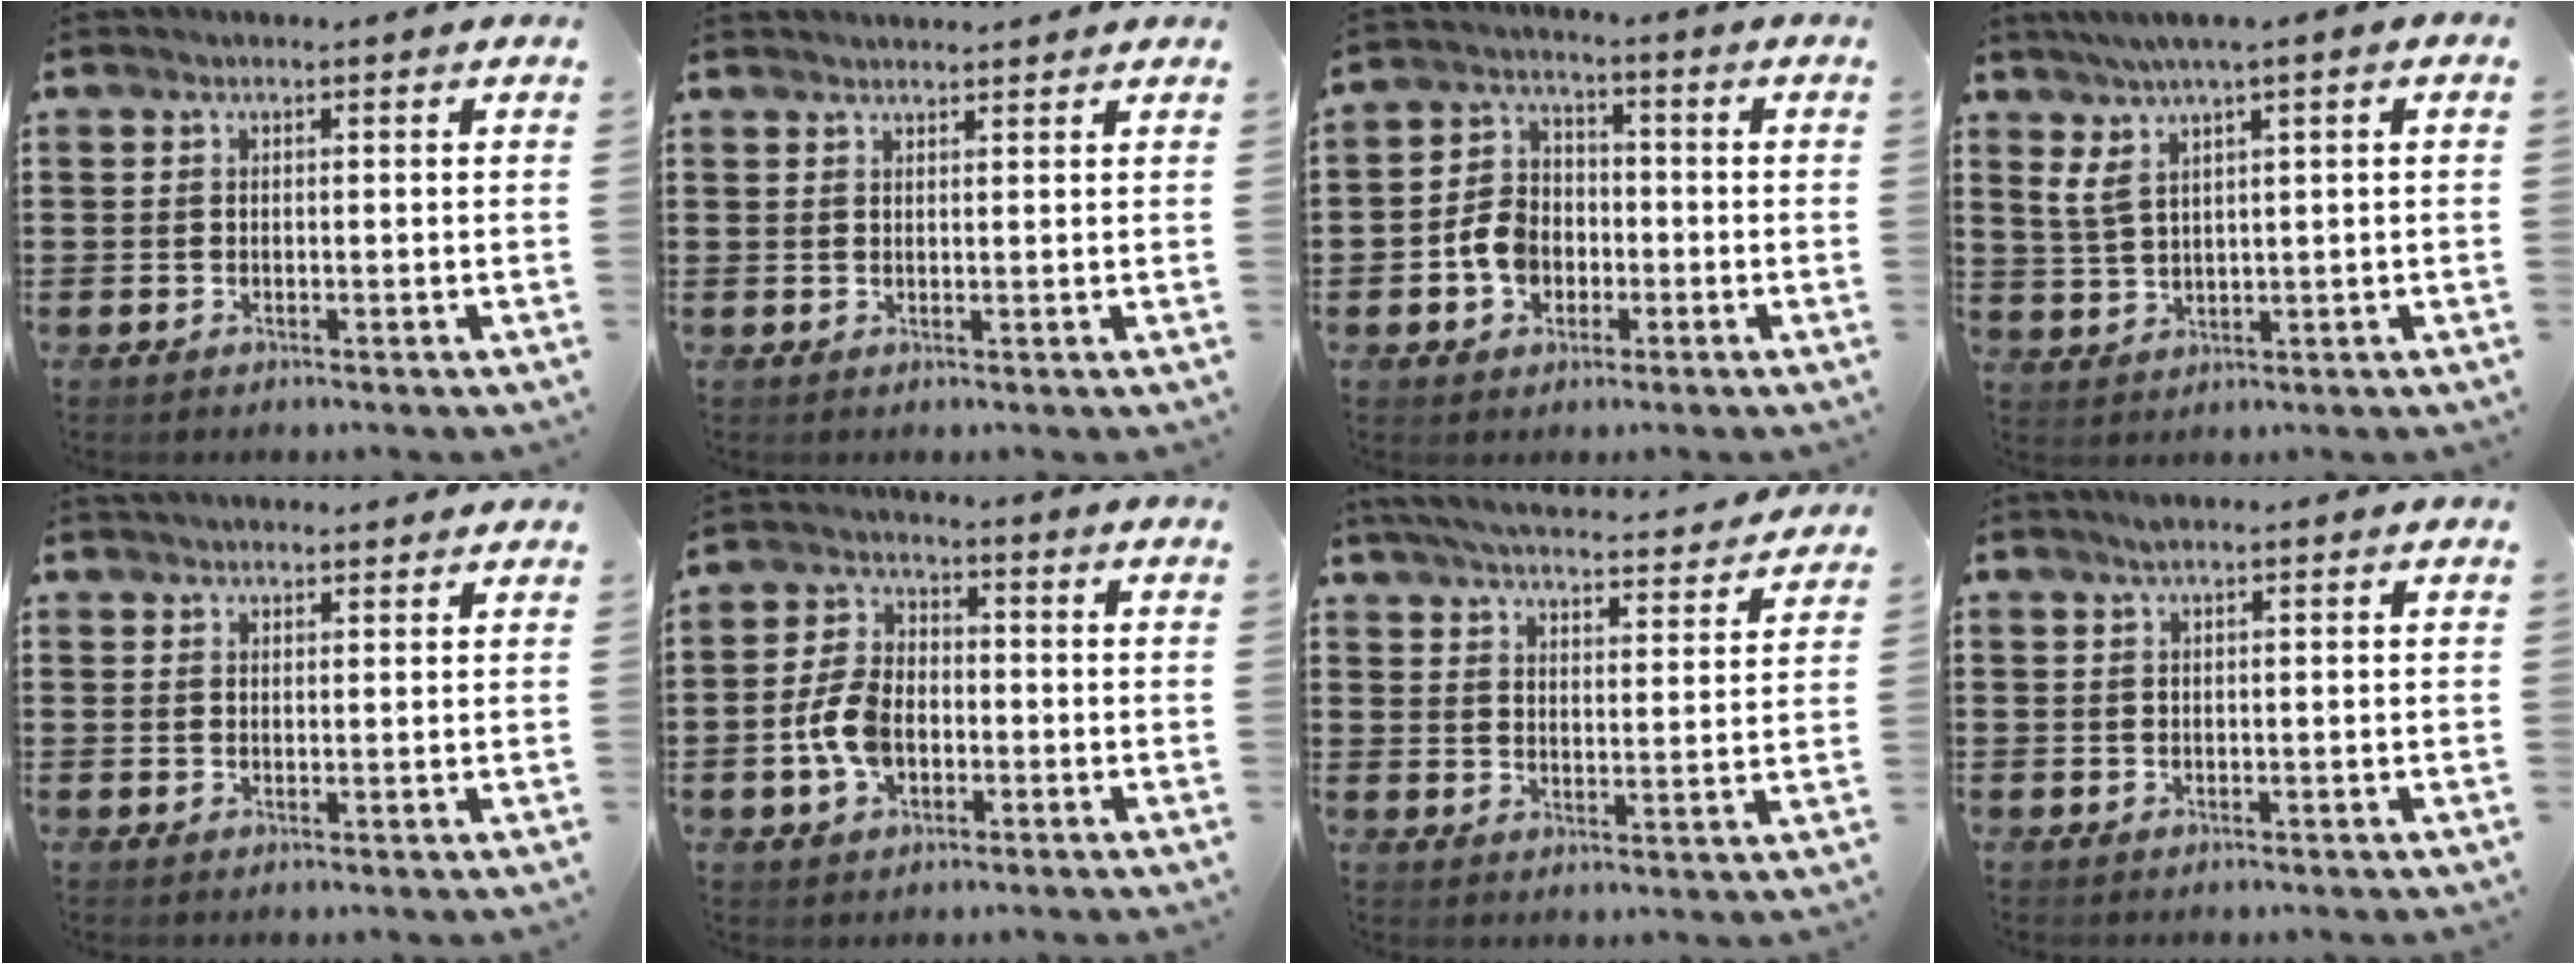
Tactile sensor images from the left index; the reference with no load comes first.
{"total": 1.3, "force": [1.3, -0.1, -0.1], "torque": [-0.002, 0.000, 0.026]}
{"total": 6.1, "force": [-2.1, 4.8, 3.1], "torque": [-0.075, 0.012, -0.042]}
{"total": 4.8, "force": [1.6, 1.4, 4.4], "torque": [-0.095, 0.005, 0.024]}
{"total": 1.7, "force": [1.7, 0.3, 0.0], "torque": [-0.004, 0.002, 0.033]}
{"total": 7.1, "force": [-1.7, 4.6, 5.1], "torque": [-0.133, 0.001, -0.040]}
{"total": 5.0, "force": [4.9, -0.3, 1.1], "torque": [-0.046, -0.038, 0.081]}
{"total": 1.0, "force": [0.7, 0.0, 0.7], "torque": [-0.015, 0.002, 0.013]}